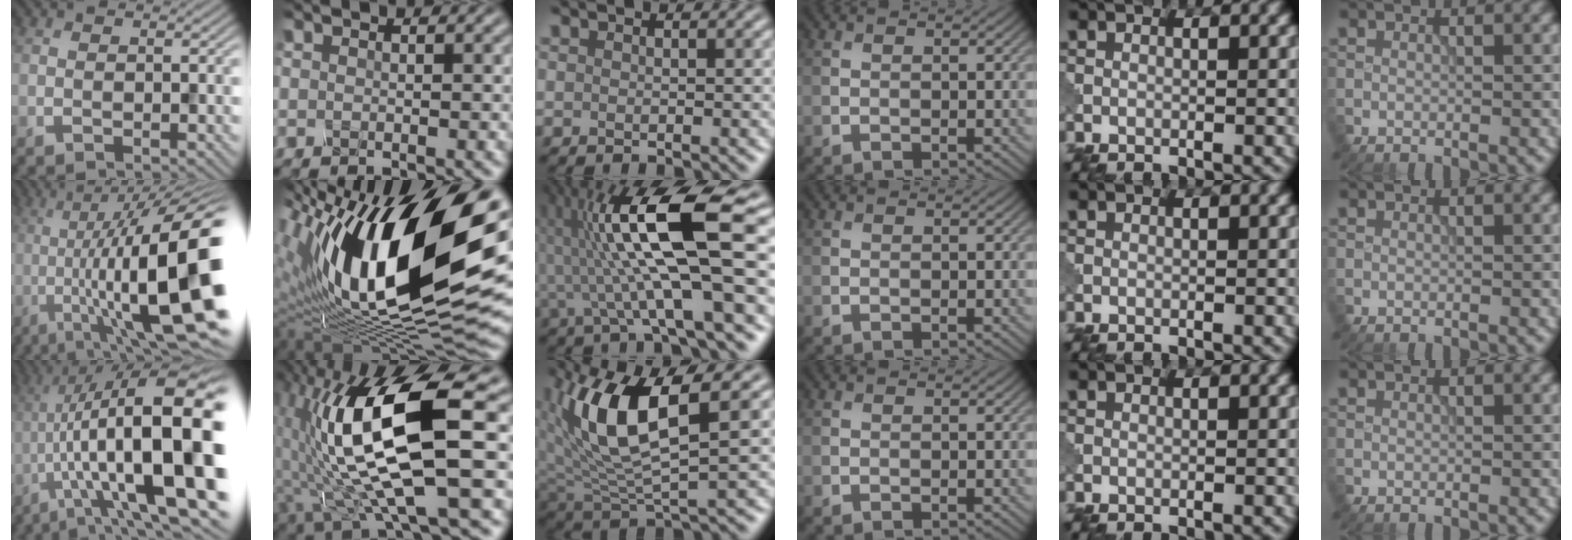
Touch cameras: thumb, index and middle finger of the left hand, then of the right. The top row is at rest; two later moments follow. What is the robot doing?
{"motion": "shake", "object": "plastic piggy bank"}